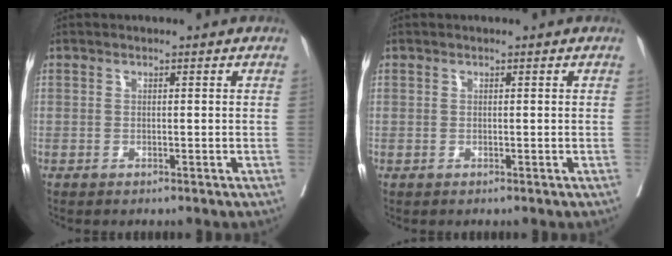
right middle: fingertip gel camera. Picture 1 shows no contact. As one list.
[{"total": 0.0}]